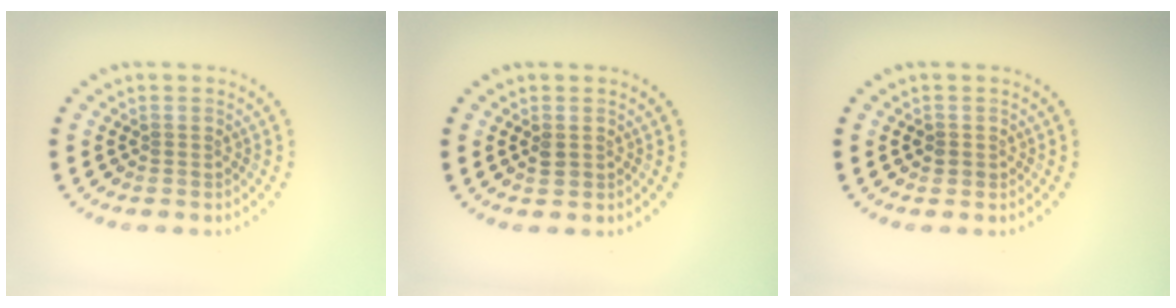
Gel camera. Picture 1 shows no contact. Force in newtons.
{"total": 1.2, "press": 1.2, "slide": 0.2}
{"total": 1.0, "press": 1.0, "slide": 0.3}